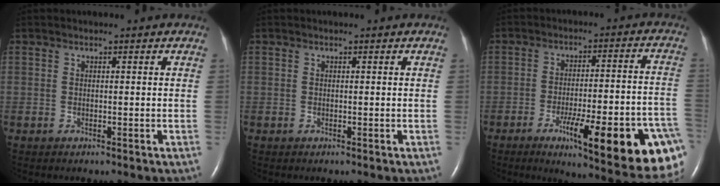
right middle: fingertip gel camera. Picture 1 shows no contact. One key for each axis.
{"total": 0.0}
{"total": 23.0, "fx": -10.8, "fy": 3.5, "fz": 20.0, "tx": -0.175, "ty": -0.006, "tz": -0.144}